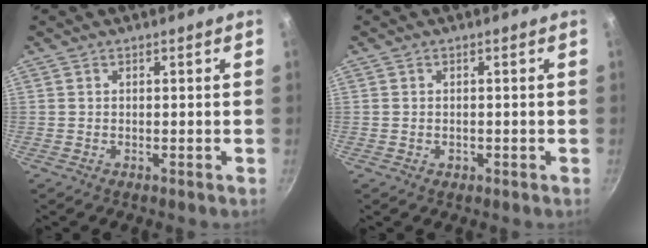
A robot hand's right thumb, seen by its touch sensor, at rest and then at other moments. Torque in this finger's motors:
{"motor_torque": [-0.30, 0.03, -0.22, 0.00, -0.02]}